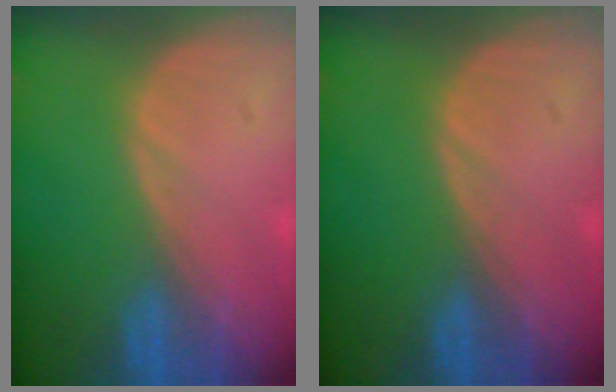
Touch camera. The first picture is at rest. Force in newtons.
{"total": 0.0}